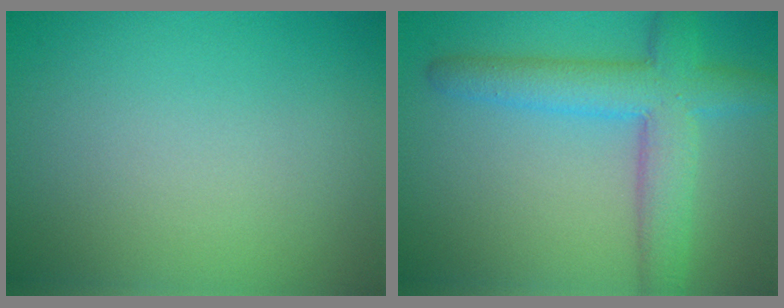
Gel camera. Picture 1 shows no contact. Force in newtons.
{"total": 6.4, "press": 6.4, "slide": 0.2}